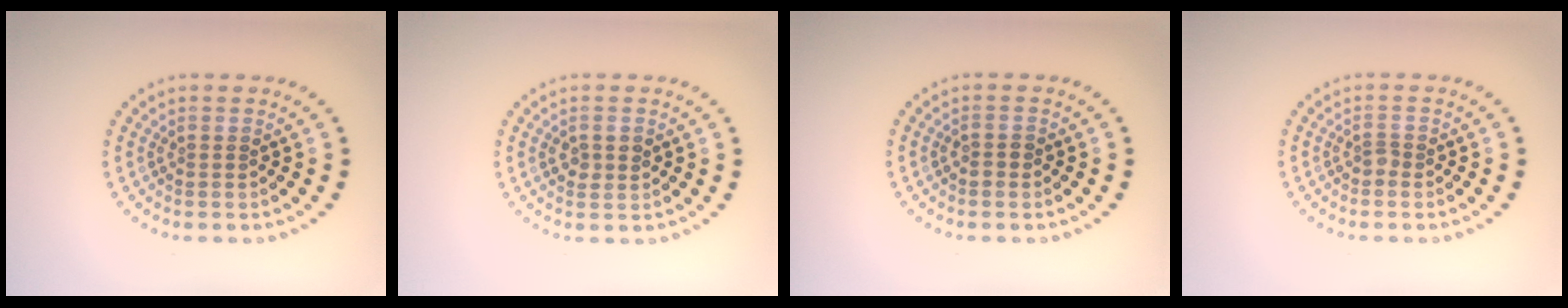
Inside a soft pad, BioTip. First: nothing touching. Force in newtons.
{"total": 1.5, "press": 1.5, "slide": 0.2}
{"total": 0.9, "press": 0.9, "slide": 0.2}
{"total": 0.8, "press": 0.6, "slide": 0.6}